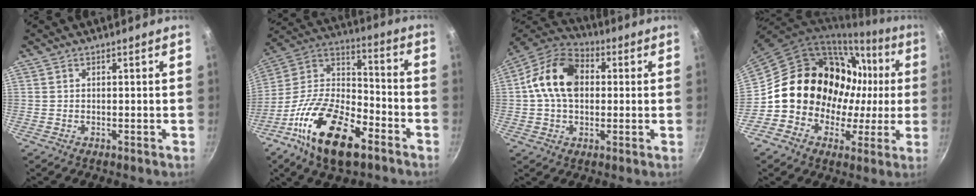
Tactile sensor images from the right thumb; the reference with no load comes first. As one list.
[{"total": 23.0, "force": [-11.8, 11.1, 16.3], "torque": [-0.275, 0.062, -0.234]}, {"total": 14.2, "force": [1.5, 10.1, 10.0], "torque": [-0.150, 0.025, 0.007]}, {"total": 19.6, "force": [0.9, 17.0, 9.8], "torque": [-0.114, 0.048, 0.018]}]